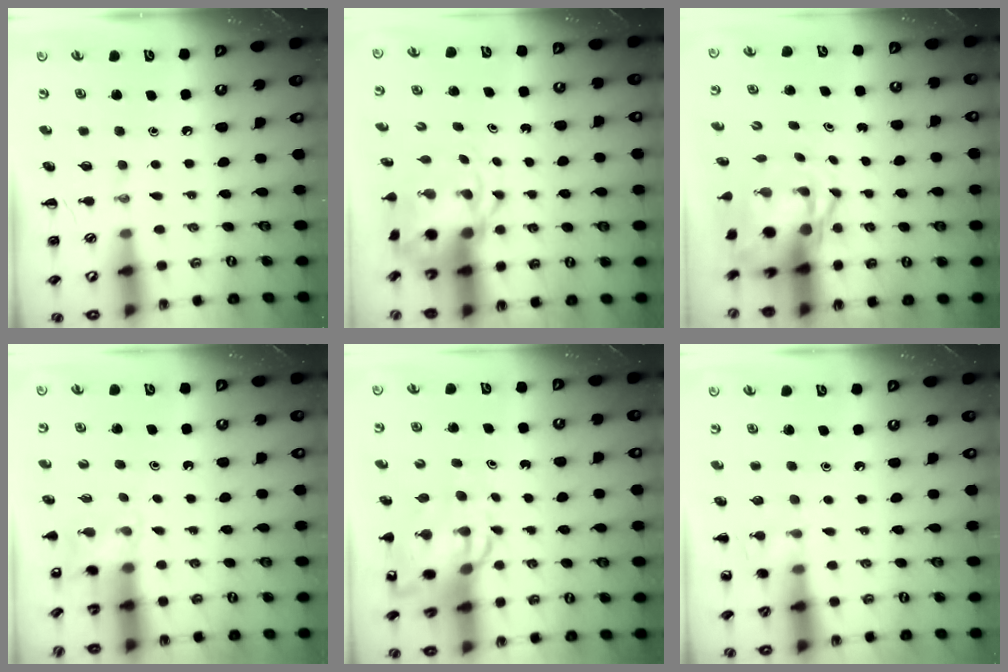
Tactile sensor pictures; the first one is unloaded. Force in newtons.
{"total": 4.5, "press": 4.4, "slide": 0.8}
{"total": 4.7, "press": 4.5, "slide": 1.1}
{"total": 2.5, "press": 2.4, "slide": 0.9}
{"total": 10.0, "press": 9.6, "slide": 2.6}
{"total": 4.5, "press": 4.2, "slide": 1.5}